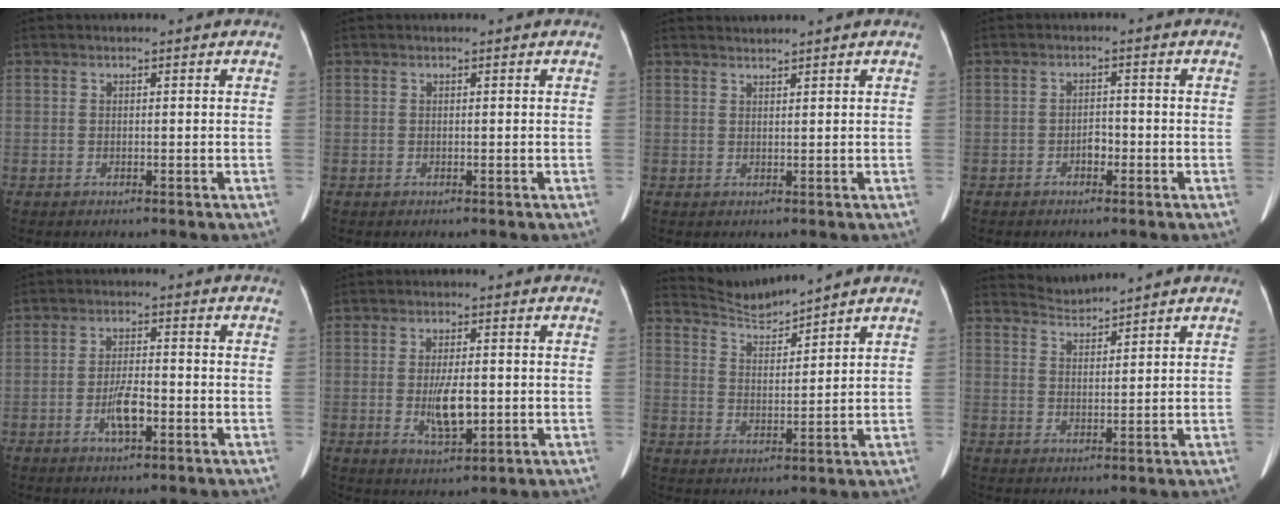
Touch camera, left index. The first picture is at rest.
{"total": 0.0}
{"total": 1.5, "force": [1.4, -0.5, 0.1], "torque": [-0.005, 0.009, 0.031]}
{"total": 1.8, "force": [-1.0, 1.0, 1.1], "torque": [-0.015, 0.005, -0.018]}
{"total": 4.3, "force": [-1.9, 1.0, 3.8], "torque": [-0.074, 0.001, -0.034]}
{"total": 5.5, "force": [-0.8, 1.6, 5.2], "torque": [-0.102, -0.010, -0.010]}
{"total": 5.5, "force": [5.4, -1.0, 0.0], "torque": [-0.010, -0.005, 0.111]}
{"total": 4.5, "force": [4.4, -0.9, -0.5], "torque": [0.001, -0.003, 0.090]}